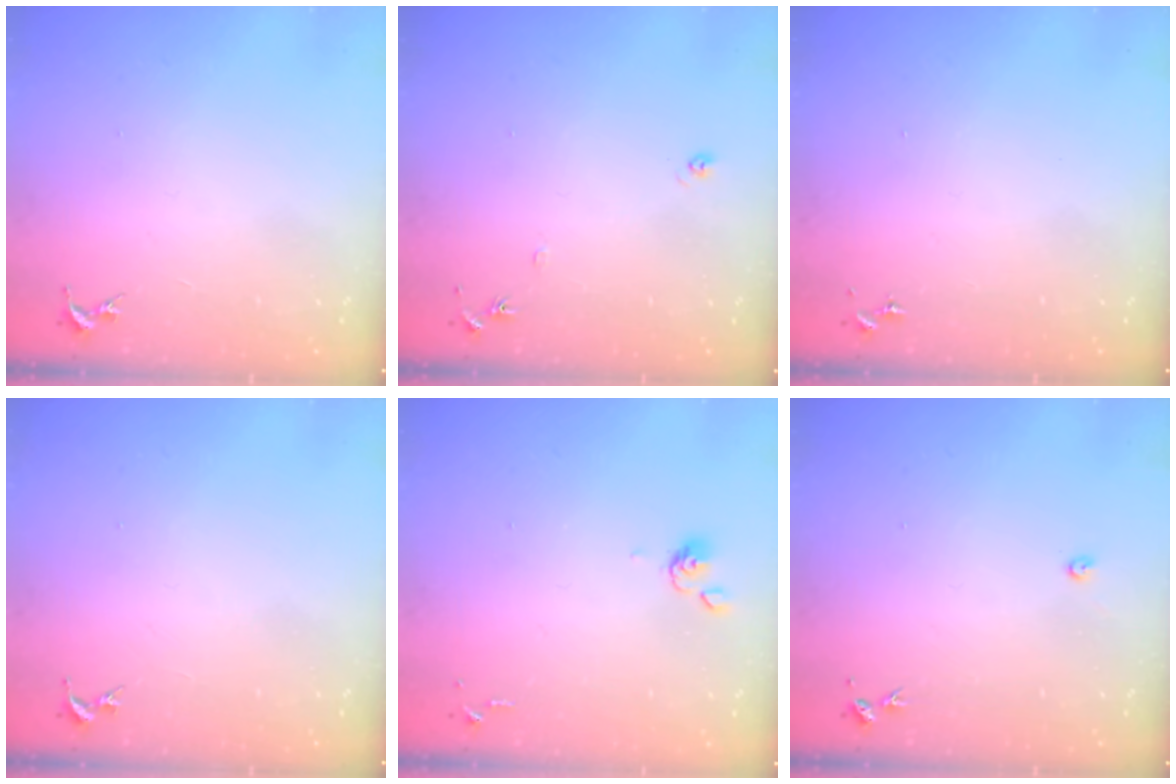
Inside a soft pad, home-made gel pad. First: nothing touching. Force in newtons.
{"total": 5.8, "press": 5.8, "slide": 0.6}
{"total": 0.0}
{"total": 0.0}
{"total": 4.9, "press": 4.8, "slide": 0.9}
{"total": 2.4, "press": 2.4, "slide": 0.3}